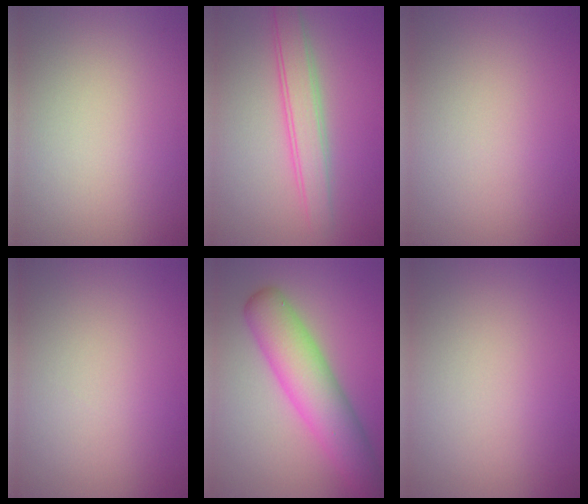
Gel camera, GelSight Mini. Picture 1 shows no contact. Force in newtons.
{"total": 3.5, "press": 3.5, "slide": 0.1}
{"total": 0.0}
{"total": 0.0}
{"total": 6.6, "press": 6.6, "slide": 0.2}
{"total": 0.0}